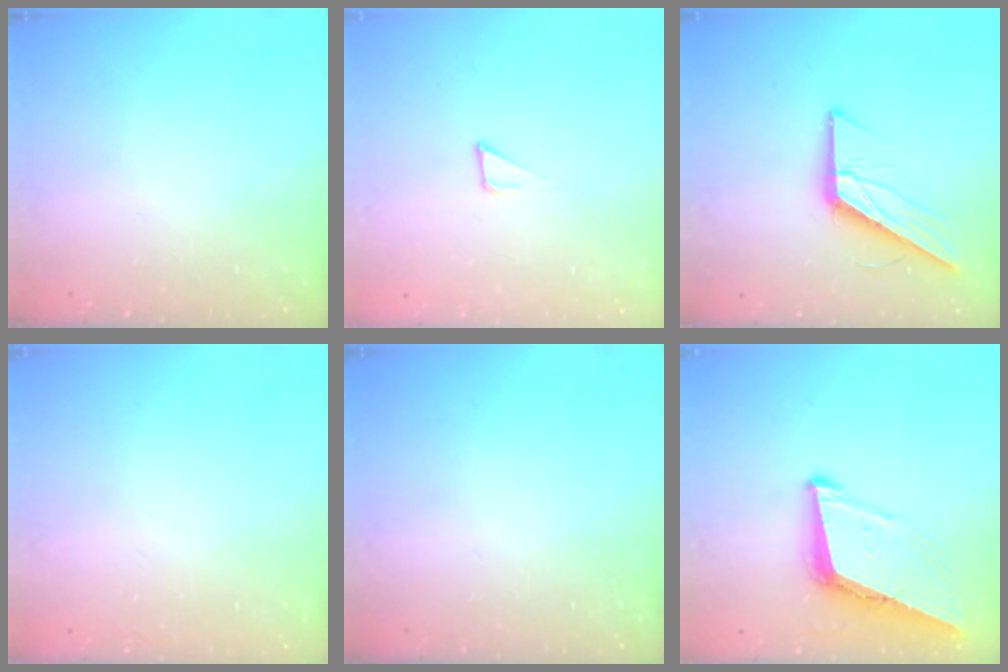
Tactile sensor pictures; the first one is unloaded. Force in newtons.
{"total": 2.7, "press": 2.7, "slide": 0.3}
{"total": 13.9, "press": 13.9, "slide": 0.5}
{"total": 1.5, "press": 1.5, "slide": 0.1}
{"total": 0.0}
{"total": 10.3, "press": 9.6, "slide": 3.6}